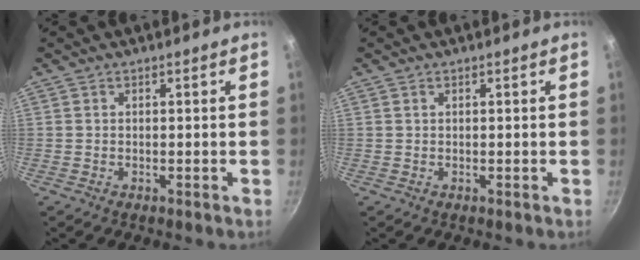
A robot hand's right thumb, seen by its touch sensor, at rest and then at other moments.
{"total": 0.0}